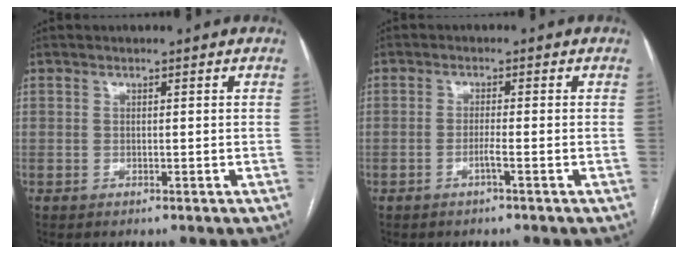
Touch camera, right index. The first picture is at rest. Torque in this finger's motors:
{"motor_torque": [-0.25, 0.02, -0.05, -0.01]}